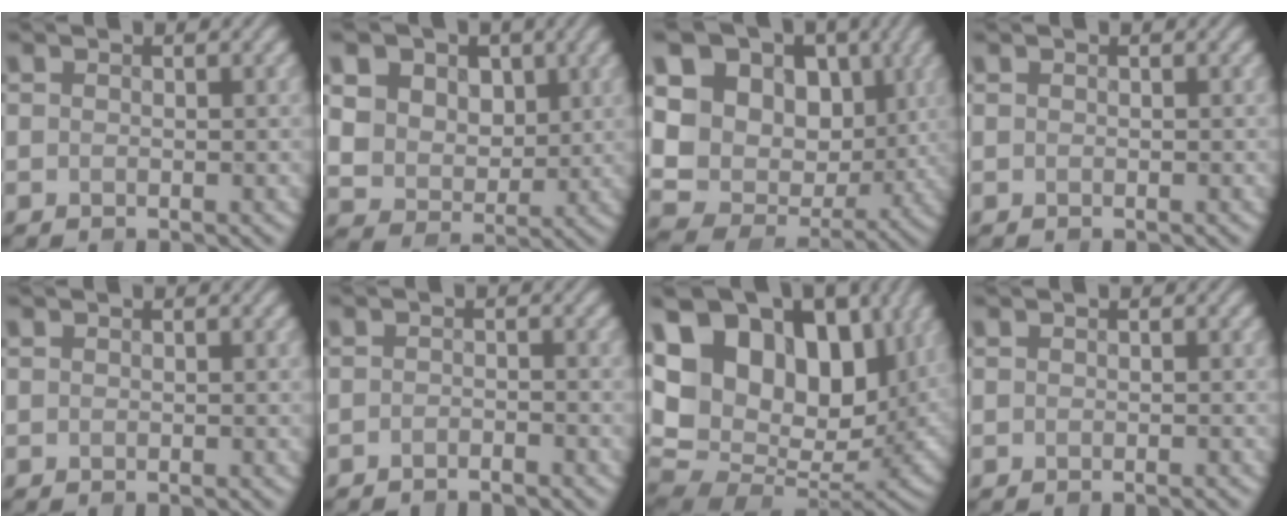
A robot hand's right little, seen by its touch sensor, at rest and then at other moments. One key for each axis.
{"total": 8.7, "fx": 4.0, "fy": 6.7, "fz": 3.9, "tx": -0.093, "ty": 0.010, "tz": 0.063}
{"total": 17.4, "fx": 5.8, "fy": 13.9, "fz": 8.7, "tx": -0.206, "ty": 0.028, "tz": 0.114}
{"total": 0.0}
{"total": 0.0}
{"total": 1.3, "fx": -1.3, "fy": 0.1, "fz": 0.3, "tx": -0.004, "ty": 0.005, "tz": -0.025}
{"total": 19.1, "fx": 7.5, "fy": 12.5, "fz": 12.3, "tx": -0.233, "ty": 0.033, "tz": 0.124}
{"total": 0.6, "fx": -0.6, "fy": -0.1, "fz": 0.2, "tx": -0.004, "ty": -0.003, "tz": -0.010}